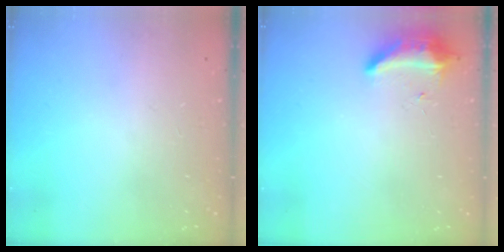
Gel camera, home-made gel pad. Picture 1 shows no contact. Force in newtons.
{"total": 8.2, "press": 8.2, "slide": 0.7}